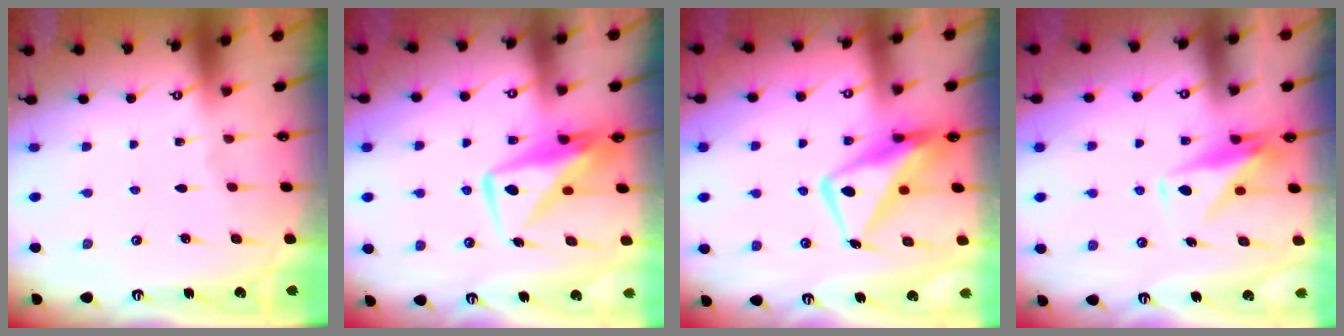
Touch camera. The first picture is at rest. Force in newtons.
{"total": 10.2, "press": 10.1, "slide": 1.3}
{"total": 13.0, "press": 12.9, "slide": 1.7}
{"total": 8.8, "press": 8.8, "slide": 0.1}